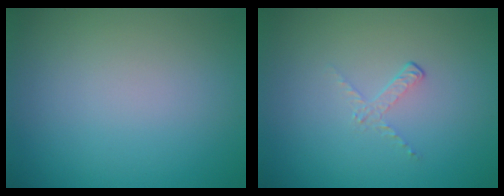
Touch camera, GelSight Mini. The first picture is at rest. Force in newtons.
{"total": 1.1, "press": 0.4, "slide": 1.1}